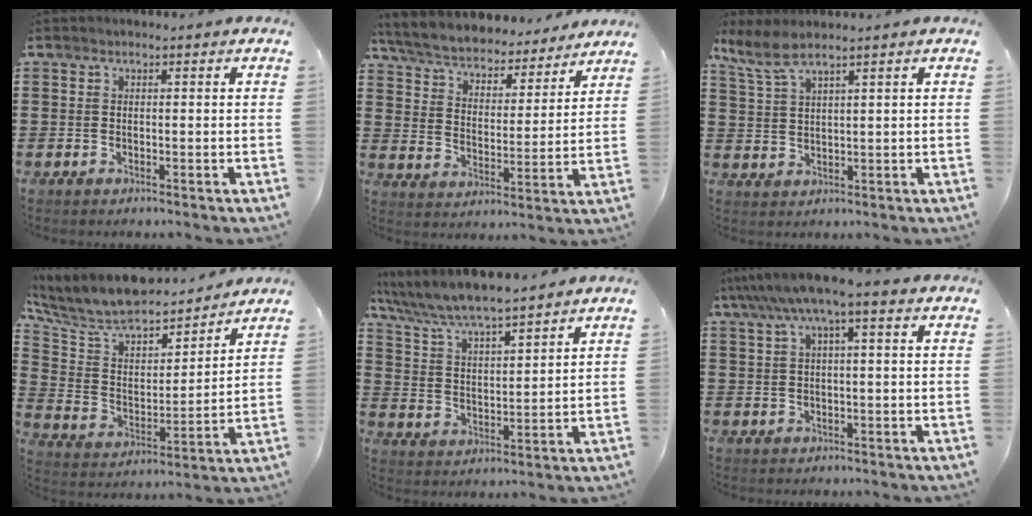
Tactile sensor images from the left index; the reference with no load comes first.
{"total": 5.5, "force": [5.3, 0.6, 1.1], "torque": [-0.048, -0.040, 0.089]}
{"total": 4.6, "force": [3.3, 0.6, 3.0], "torque": [-0.069, -0.001, 0.062]}
{"total": 9.3, "force": [8.2, 2.3, 3.6], "torque": [-0.111, -0.059, 0.141]}
{"total": 6.1, "force": [5.7, 0.1, 2.1], "torque": [-0.068, -0.035, 0.095]}
{"total": 5.0, "force": [2.0, 0.2, 4.6], "torque": [-0.092, 0.001, 0.032]}